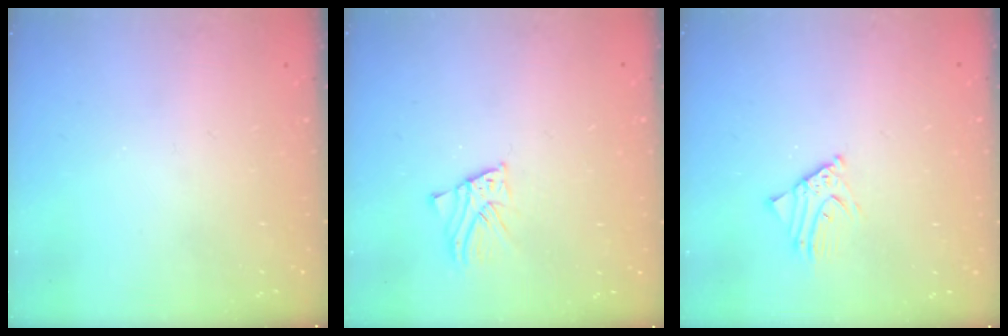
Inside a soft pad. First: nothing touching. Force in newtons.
{"total": 2.5, "press": 2.5, "slide": 0.2}
{"total": 3.5, "press": 3.5, "slide": 0.3}